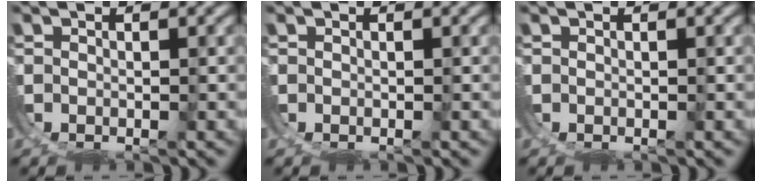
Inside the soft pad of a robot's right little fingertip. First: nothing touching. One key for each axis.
{"total": 0.0}
{"total": 0.0}